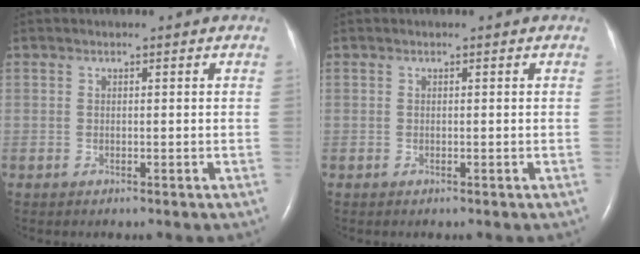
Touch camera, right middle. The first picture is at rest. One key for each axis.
{"total": 0.0}